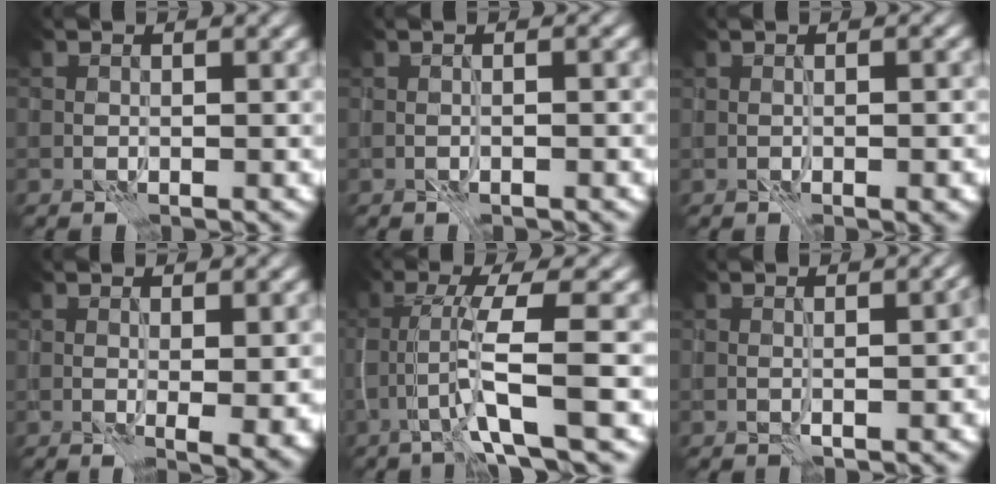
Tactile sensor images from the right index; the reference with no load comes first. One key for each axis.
{"total": 0.7, "fx": -0.4, "fy": -0.1, "fz": 0.7, "tx": -0.012, "ty": 0.001, "tz": -0.011}
{"total": 2.3, "fx": -1.0, "fy": 0.5, "fz": 2.0, "tx": -0.024, "ty": 0.004, "tz": -0.008}
{"total": 4.0, "fx": -0.6, "fy": 1.0, "fz": 3.9, "tx": -0.060, "ty": -0.014, "tz": 0.000}
{"total": 5.3, "fx": -1.9, "fy": -0.1, "fz": 5.0, "tx": -0.095, "ty": 0.005, "tz": -0.037}
{"total": 2.0, "fx": -0.8, "fy": 0.3, "fz": 1.8, "tx": -0.023, "ty": 0.002, "tz": -0.009}